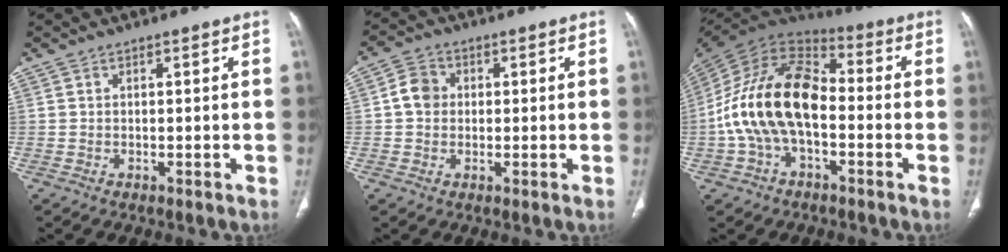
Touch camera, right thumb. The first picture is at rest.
{"total": 4.6, "force": [0.3, 4.0, 2.3], "torque": [-0.033, 0.010, -0.001]}
{"total": 19.3, "force": [-2.6, 11.2, 15.5], "torque": [-0.289, 0.045, -0.052]}